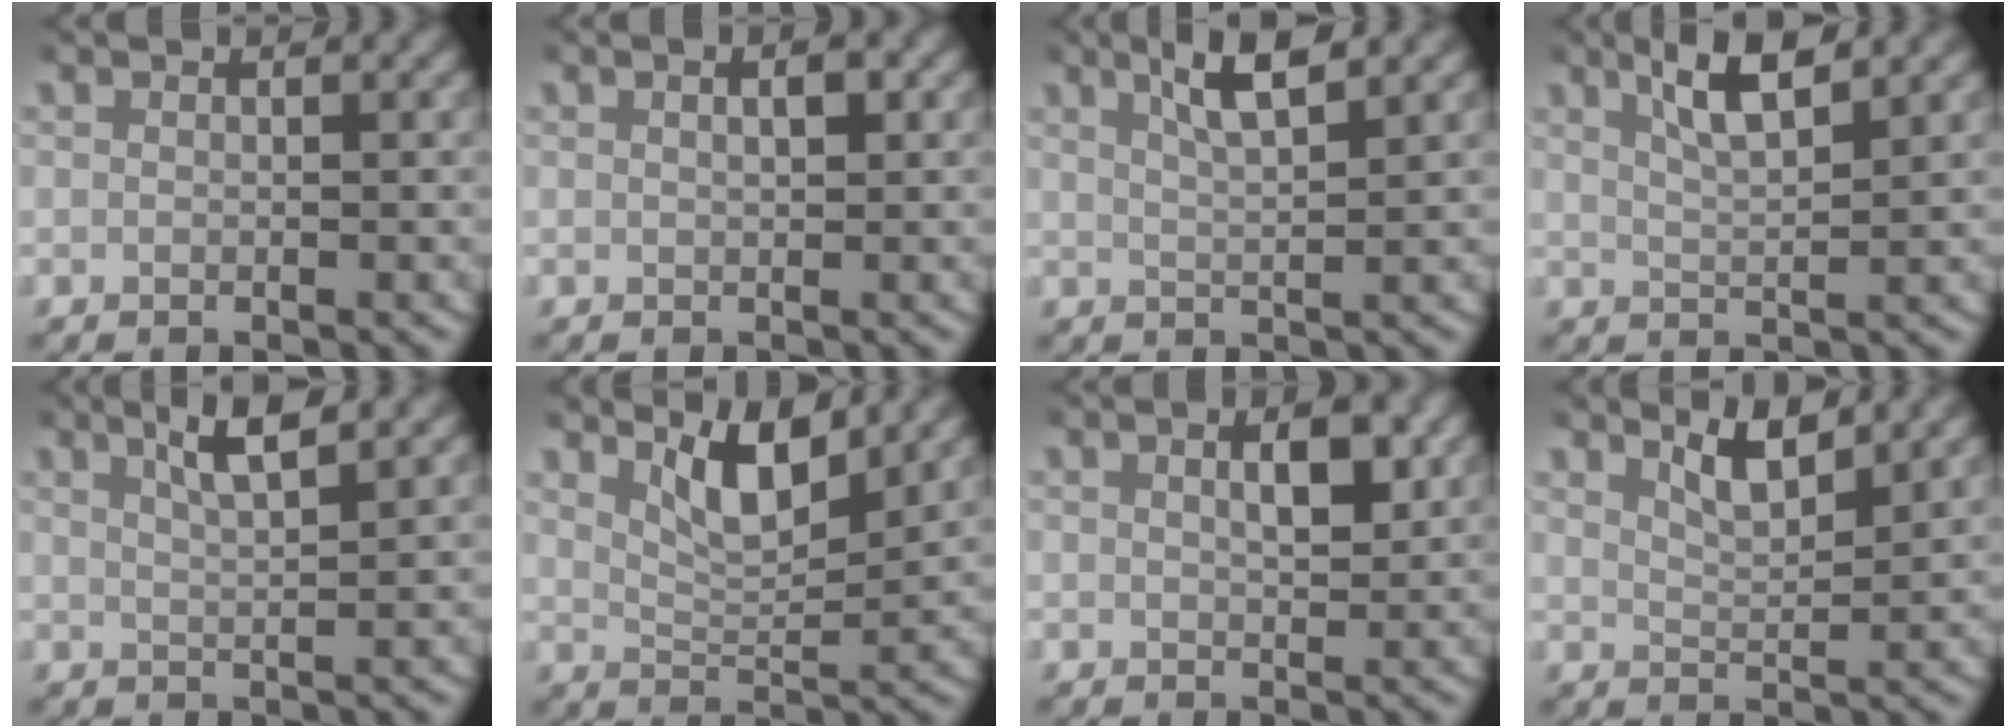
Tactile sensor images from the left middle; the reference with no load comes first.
{"total": 1.2, "force": [0.4, 0.5, 1.0], "torque": [-0.007, 0.009, 0.004]}
{"total": 4.0, "force": [2.7, 0.4, 2.9], "torque": [-0.053, 0.010, 0.044]}
{"total": 4.2, "force": [2.8, 0.7, 3.0], "torque": [-0.056, 0.008, 0.046]}
{"total": 3.5, "force": [2.5, 0.1, 2.4], "torque": [-0.042, 0.010, 0.040]}
{"total": 4.3, "force": [3.1, 1.0, 2.8], "torque": [-0.048, -0.004, 0.055]}
{"total": 2.8, "force": [1.0, 1.1, 2.4], "torque": [-0.030, 0.006, 0.012]}
{"total": 3.0, "force": [2.6, 0.3, 1.4], "torque": [-0.031, -0.003, 0.046]}